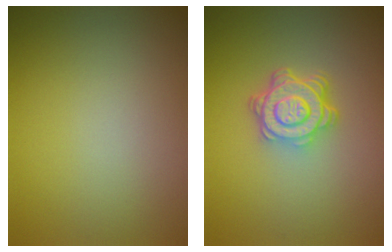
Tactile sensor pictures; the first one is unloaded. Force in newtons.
{"total": 4.9, "press": 3.7, "slide": 3.2}